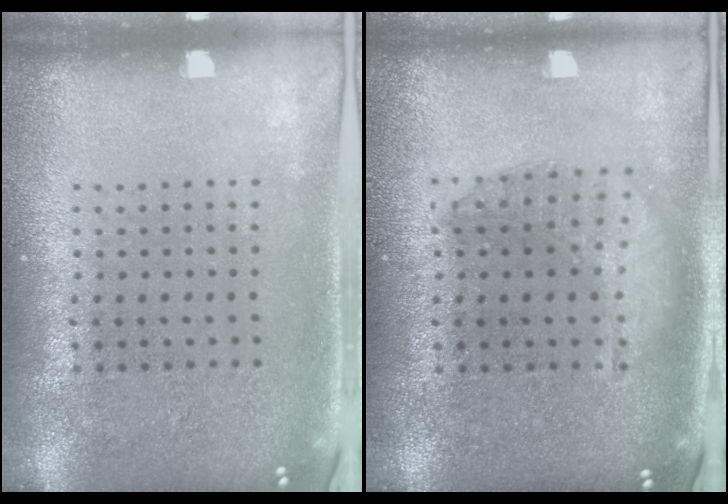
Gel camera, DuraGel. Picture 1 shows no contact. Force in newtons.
{"total": 1.4, "press": 1.4, "slide": 0.3}